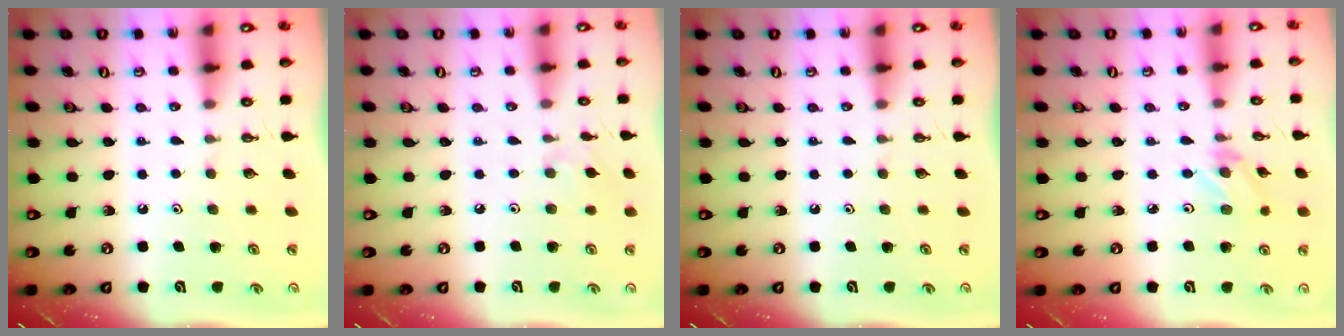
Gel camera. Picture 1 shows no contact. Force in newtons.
{"total": 4.8, "press": 4.8, "slide": 0.7}
{"total": 0.0}
{"total": 3.2, "press": 3.1, "slide": 0.4}